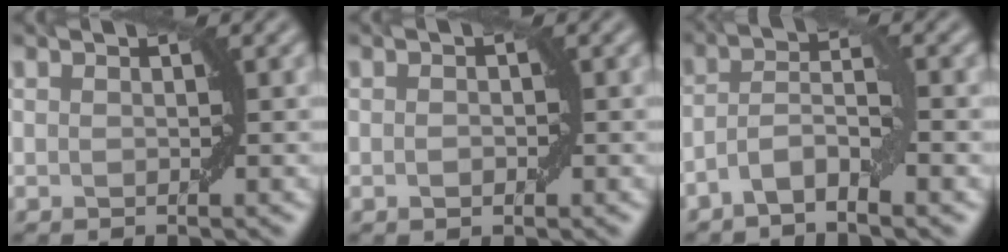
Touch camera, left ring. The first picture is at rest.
{"total": 1.0, "force": [-0.2, 0.6, 0.8], "torque": [-0.011, 0.002, -0.001]}
{"total": 3.7, "force": [-1.8, 0.9, 3.0], "torque": [-0.058, 0.011, -0.042]}